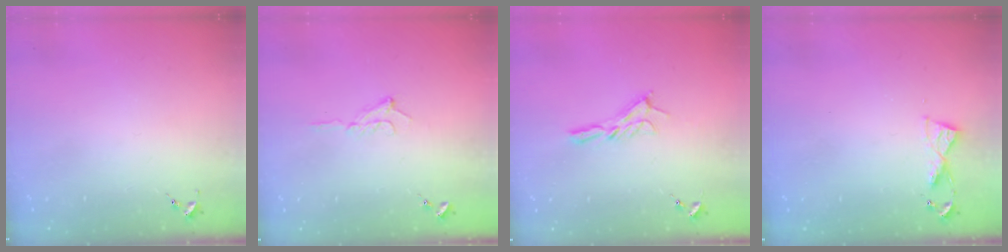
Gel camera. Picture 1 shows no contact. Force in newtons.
{"total": 6.5, "press": 6.5, "slide": 0.8}
{"total": 8.3, "press": 8.2, "slide": 0.5}
{"total": 5.6, "press": 5.5, "slide": 0.5}